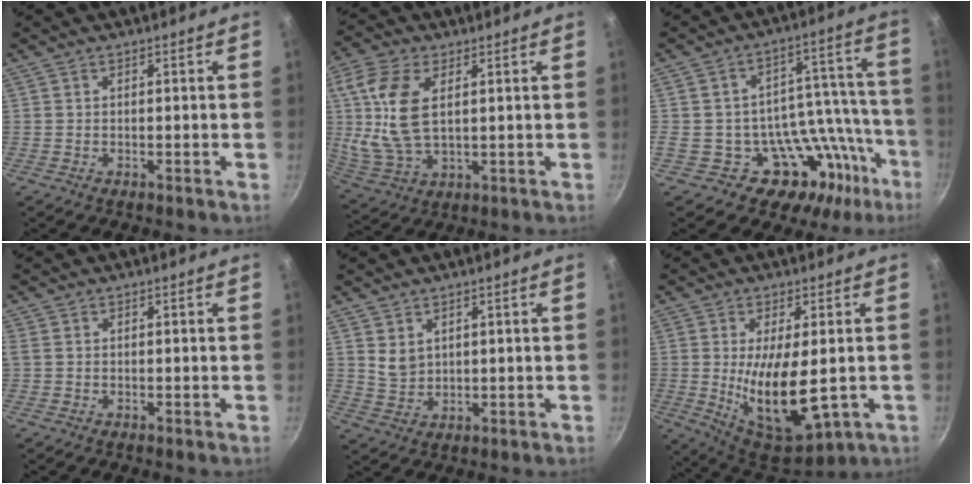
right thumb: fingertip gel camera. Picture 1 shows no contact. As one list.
[{"total": 13.7, "force": [2.9, 7.4, 11.2], "torque": [-0.227, -0.004, 0.062]}, {"total": 17.9, "force": [-10.0, 12.7, 7.7], "torque": [0.001, 0.084, -0.143]}, {"total": 1.6, "force": [0.1, 1.2, 1.0], "torque": [-0.023, 0.002, 0.002]}, {"total": 3.8, "force": [1.6, 2.9, 2.0], "torque": [-0.025, -0.011, 0.039]}, {"total": 15.6, "force": [-1.7, 6.5, 14.0], "torque": [-0.228, -0.013, -0.007]}]